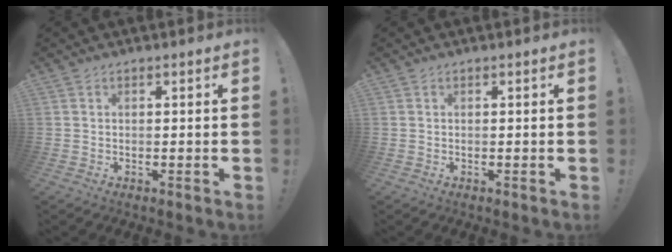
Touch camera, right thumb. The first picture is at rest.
{"total": 0.0}